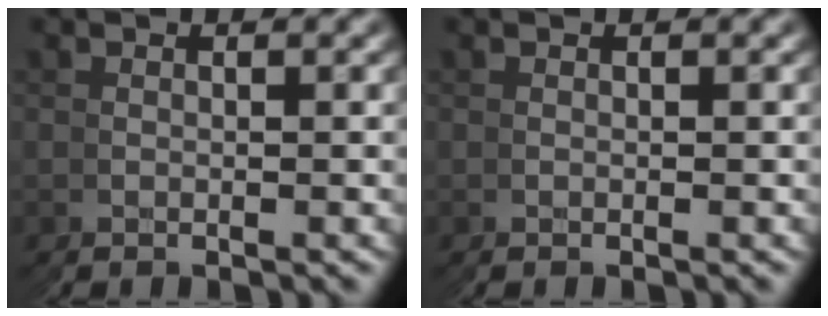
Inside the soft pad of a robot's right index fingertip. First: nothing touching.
{"total": 0.0}